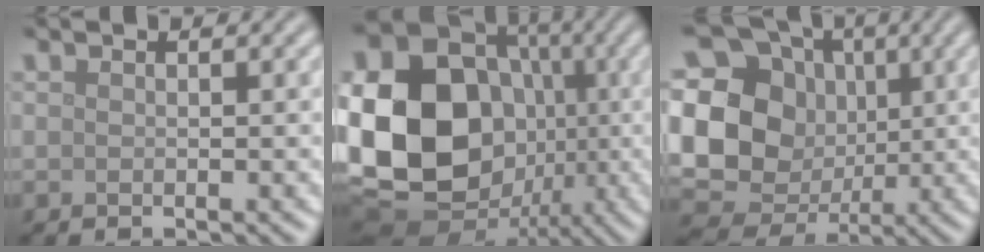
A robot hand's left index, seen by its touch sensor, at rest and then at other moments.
{"total": 20.7, "force": [-0.9, 17.5, 11.0], "torque": [-0.249, -0.013, -0.049]}
{"total": 18.9, "force": [1.8, 17.1, 7.8], "torque": [-0.186, 0.026, -0.002]}